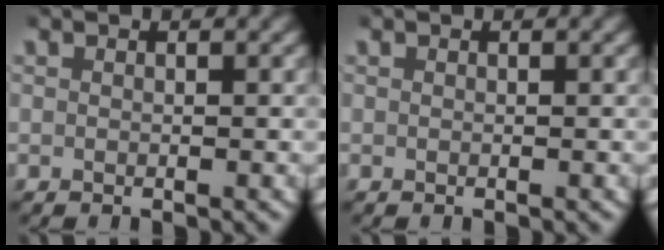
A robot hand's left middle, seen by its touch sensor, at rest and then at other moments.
{"total": 0.0}